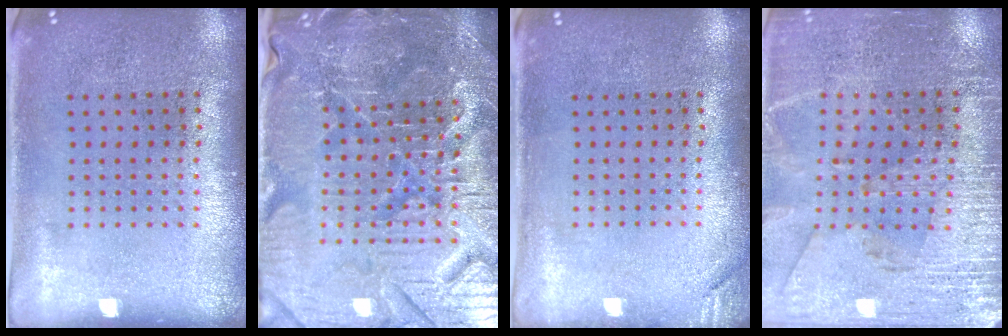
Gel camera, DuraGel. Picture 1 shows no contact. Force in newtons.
{"total": 5.4, "press": 5.2, "slide": 1.6}
{"total": 1.3, "press": 1.2, "slide": 0.3}
{"total": 2.9, "press": 2.8, "slide": 0.8}